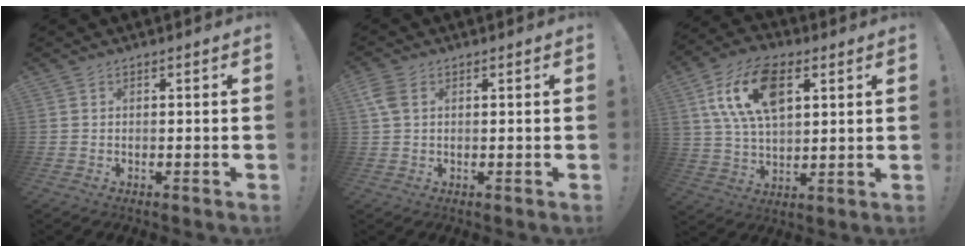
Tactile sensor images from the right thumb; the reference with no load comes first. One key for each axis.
{"total": 4.5, "fx": 1.6, "fy": 2.9, "fz": 3.1, "tx": -0.064, "ty": 0.003, "tz": 0.031}
{"total": 17.0, "fx": 6.7, "fy": 10.0, "fz": 12.0, "tx": -0.220, "ty": -0.005, "tz": 0.121}